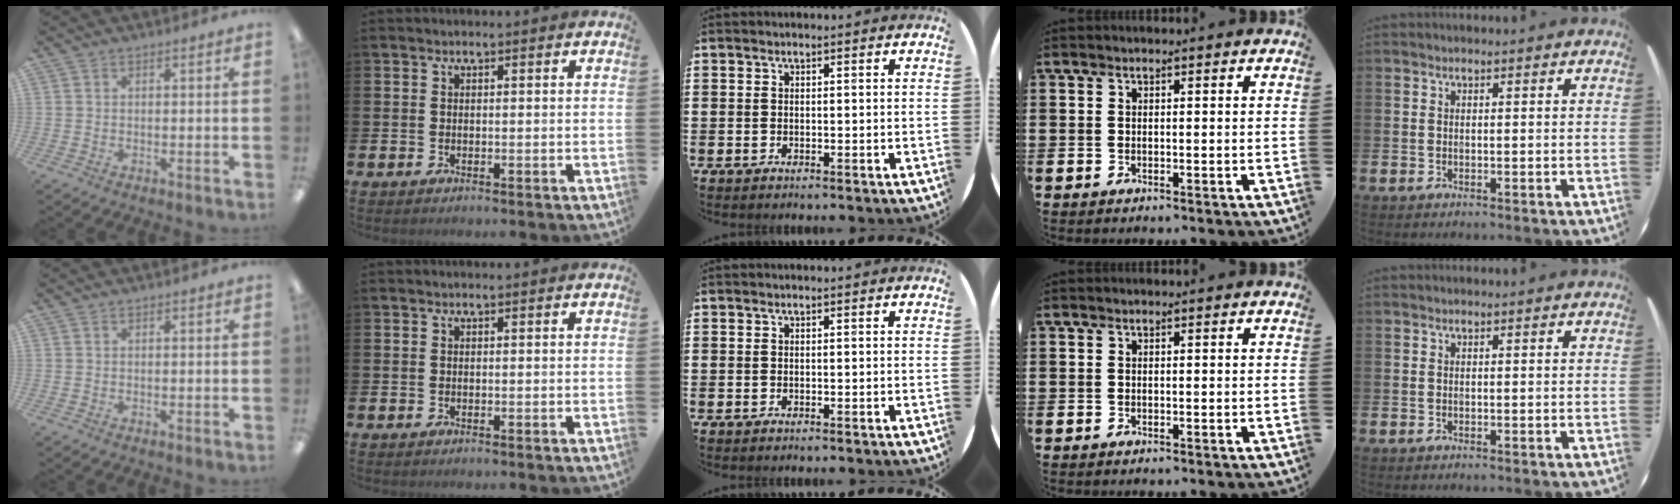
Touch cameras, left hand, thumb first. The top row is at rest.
{}